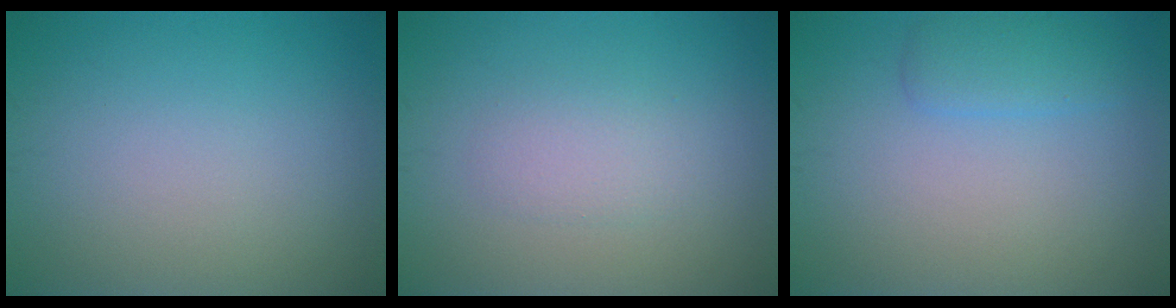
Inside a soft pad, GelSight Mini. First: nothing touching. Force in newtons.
{"total": 1.8, "press": 1.8, "slide": 0.1}
{"total": 1.8, "press": 1.8, "slide": 0.2}